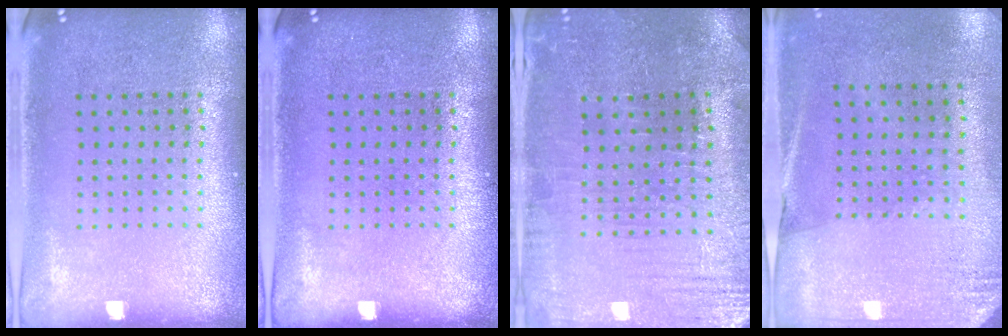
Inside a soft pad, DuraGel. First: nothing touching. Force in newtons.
{"total": 0.0}
{"total": 0.9, "press": 0.8, "slide": 0.4}
{"total": 2.7, "press": 2.4, "slide": 1.3}